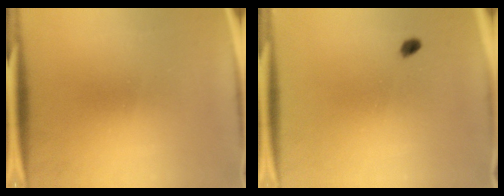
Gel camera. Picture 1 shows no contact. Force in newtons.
{"total": 2.0}